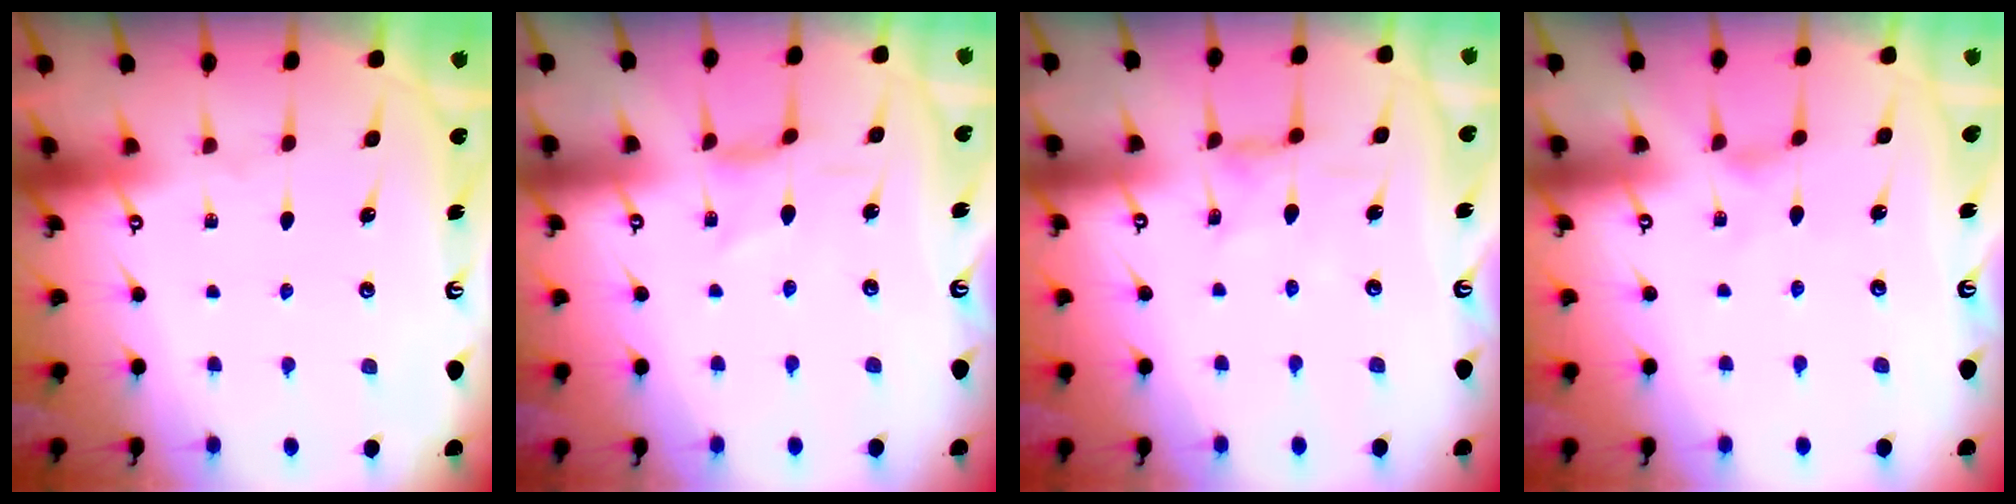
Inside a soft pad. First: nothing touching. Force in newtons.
{"total": 2.2, "press": 2.2, "slide": 0.2}
{"total": 2.3, "press": 2.3, "slide": 0.4}
{"total": 0.0}